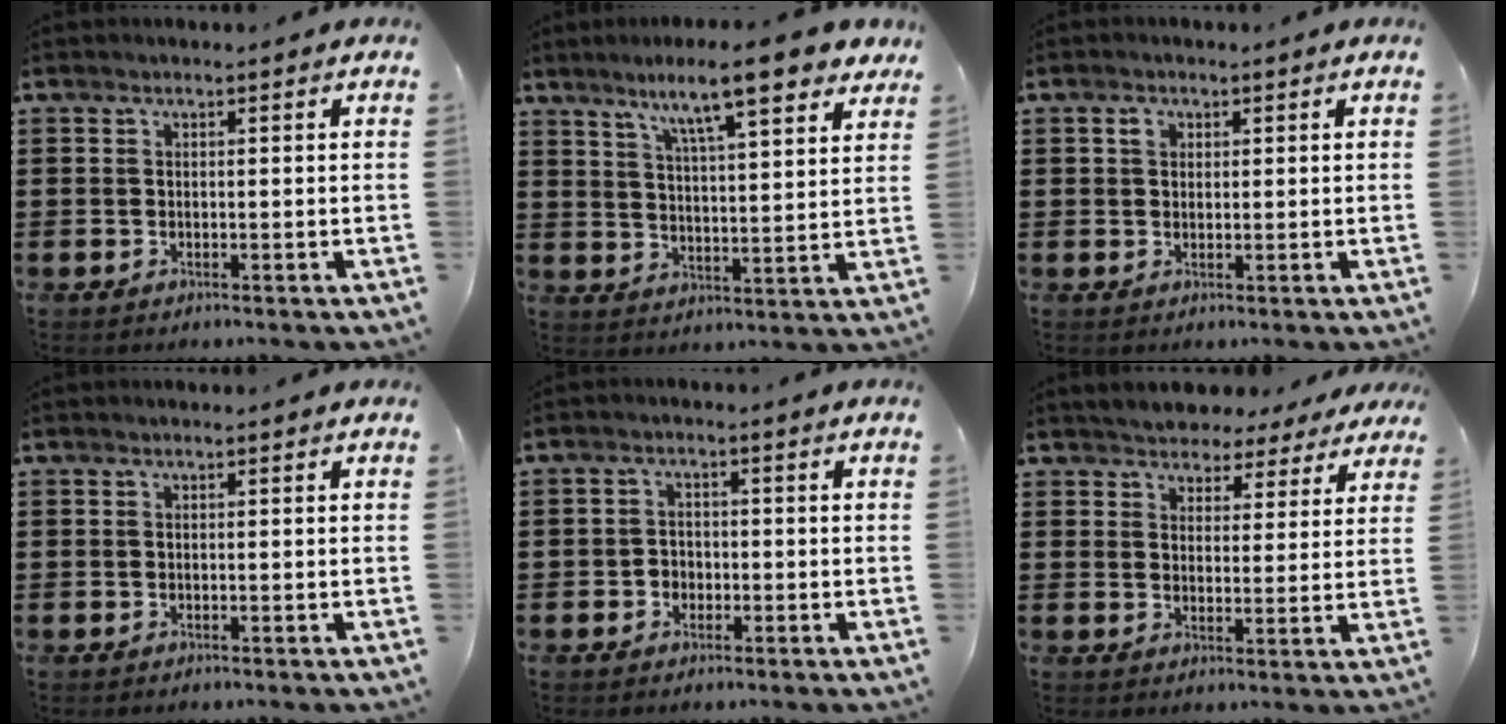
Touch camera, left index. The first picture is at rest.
{"total": 10.0, "force": [7.7, 0.7, 6.4], "torque": [-0.122, -0.031, 0.125]}
{"total": 1.7, "force": [0.7, 1.2, 0.9], "torque": [-0.020, 0.008, 0.013]}
{"total": 0.0}
{"total": 2.1, "force": [-1.0, 1.7, 0.5], "torque": [-0.016, 0.004, -0.023]}
{"total": 4.1, "force": [3.9, 1.1, -0.1], "torque": [-0.020, -0.014, 0.069]}